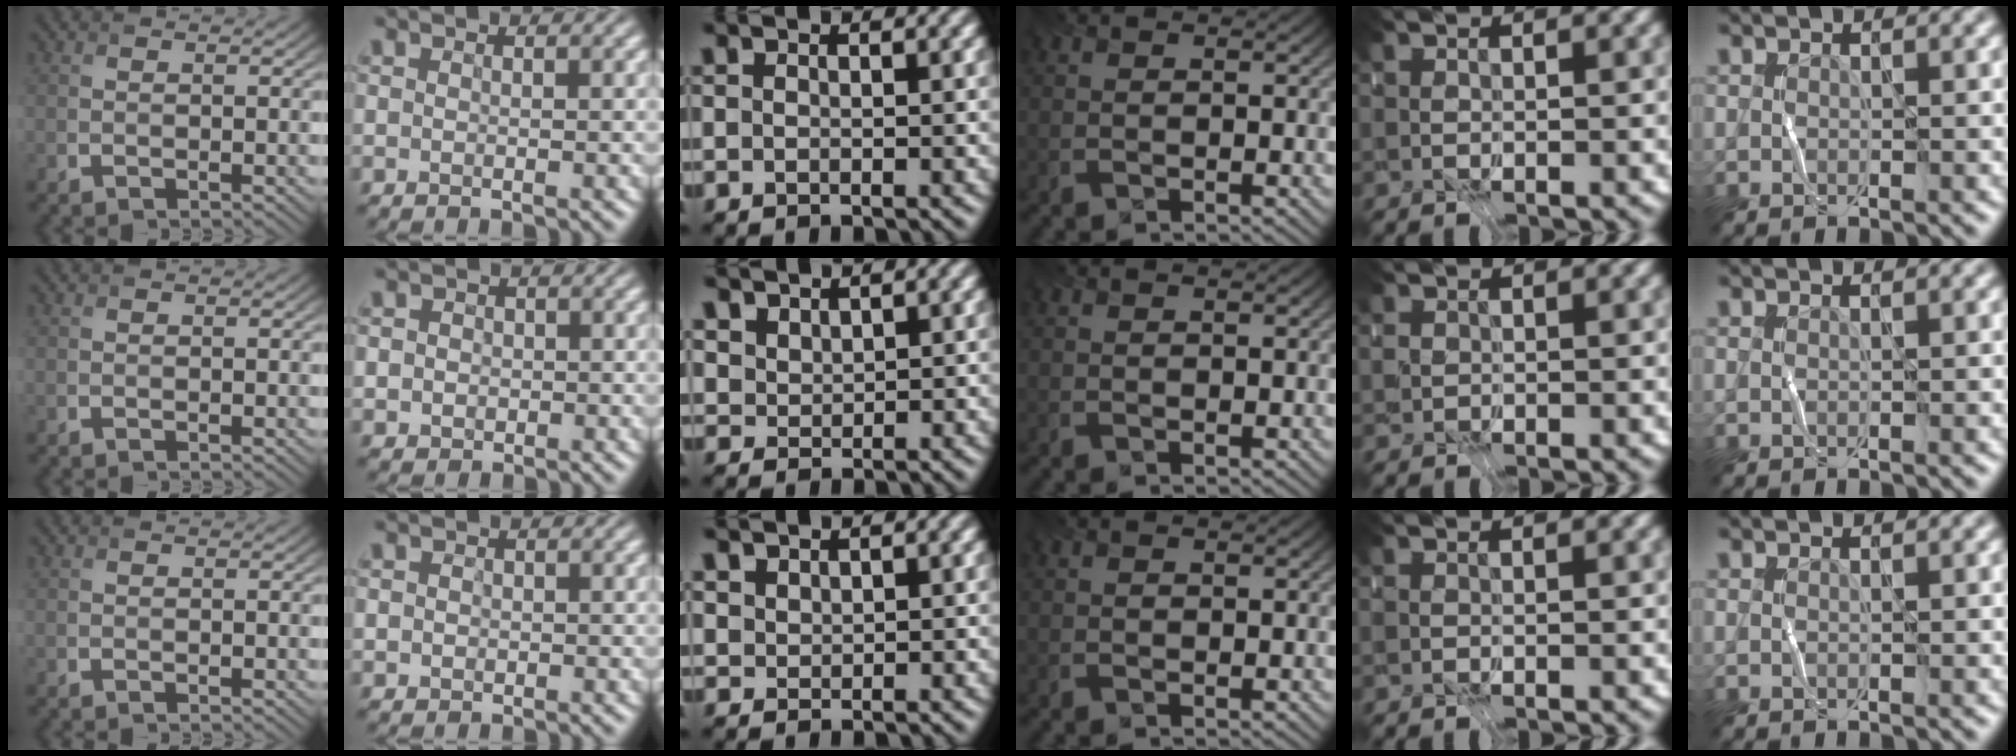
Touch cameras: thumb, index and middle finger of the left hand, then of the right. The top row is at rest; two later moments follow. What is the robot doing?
{"motion": "fold", "object": "receipt paper"}